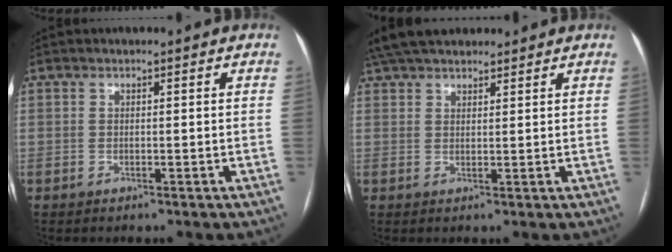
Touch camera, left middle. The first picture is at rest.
{"total": 10.3, "force": [8.8, 3.4, 4.2], "torque": [-0.067, 0.048, 0.148]}